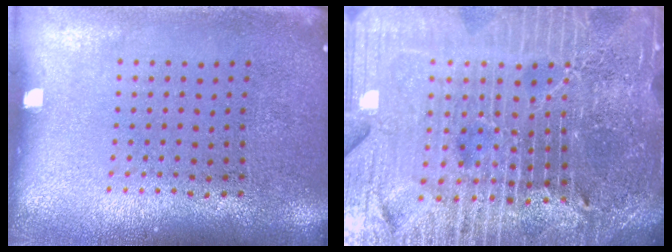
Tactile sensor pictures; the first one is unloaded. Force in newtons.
{"total": 7.3, "press": 6.3, "slide": 3.6}